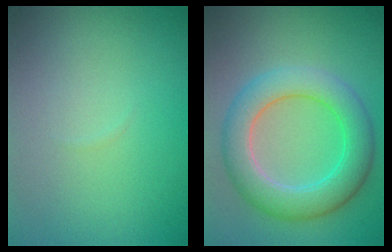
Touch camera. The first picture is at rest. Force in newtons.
{"total": 6.1, "press": 6.1, "slide": 0.4}